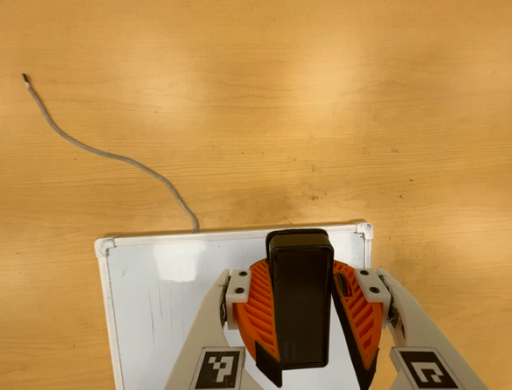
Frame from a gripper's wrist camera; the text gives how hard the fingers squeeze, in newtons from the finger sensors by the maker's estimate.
{"total": 7.7, "left": 8.1, "right": 7.2}